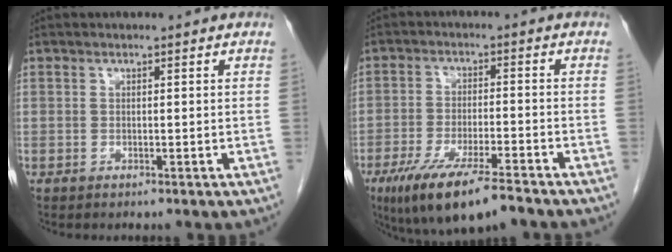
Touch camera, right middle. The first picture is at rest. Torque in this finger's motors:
{"motor_torque": [1.16, -0.98, 0.36, 0.15]}